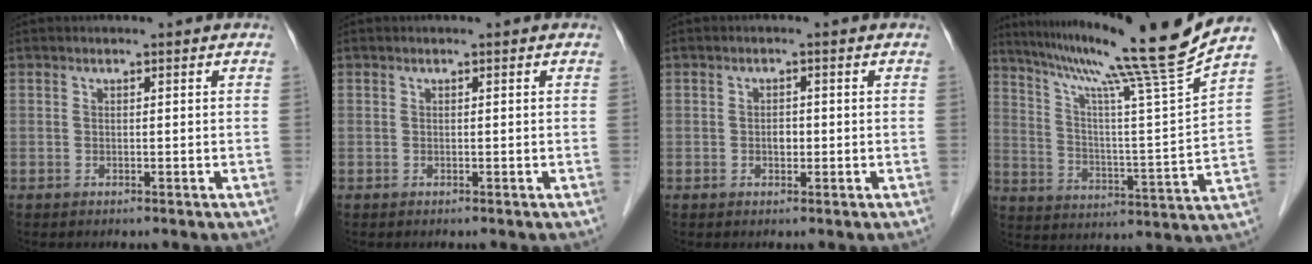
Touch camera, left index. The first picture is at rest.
{"total": 0.0}
{"total": 1.4, "force": [-0.3, 0.9, 1.1], "torque": [-0.018, 0.002, -0.004]}
{"total": 20.3, "force": [16.6, -3.6, 11.1], "torque": [-0.183, -0.041, 0.245]}